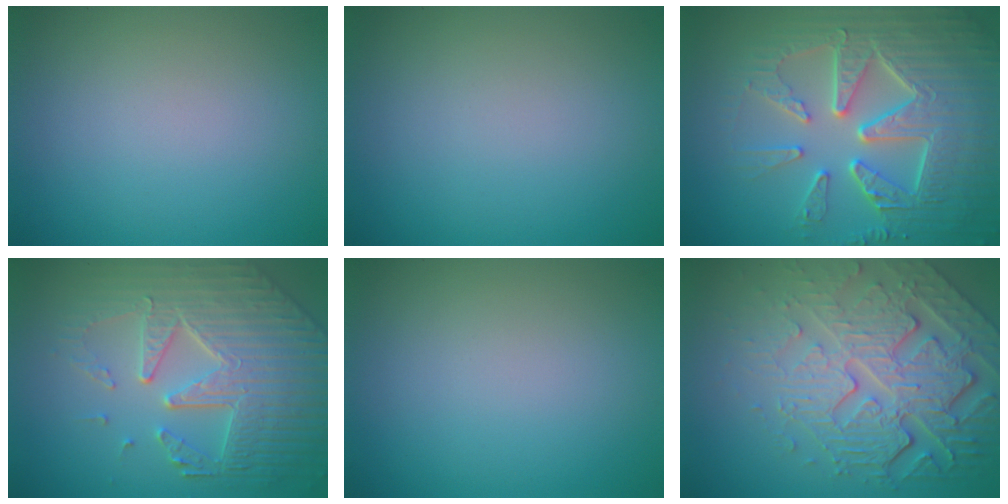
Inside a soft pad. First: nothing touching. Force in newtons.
{"total": 0.0}
{"total": 8.9, "press": 6.3, "slide": 6.3}
{"total": 8.1, "press": 6.0, "slide": 5.4}
{"total": 0.0}
{"total": 8.4, "press": 5.9, "slide": 6.0}